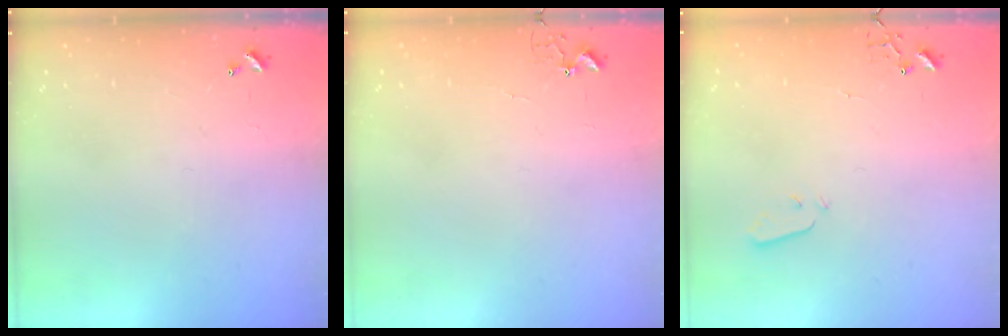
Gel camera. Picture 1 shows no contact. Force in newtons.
{"total": 4.2, "press": 4.2, "slide": 0.4}
{"total": 3.0, "press": 3.0, "slide": 0.3}